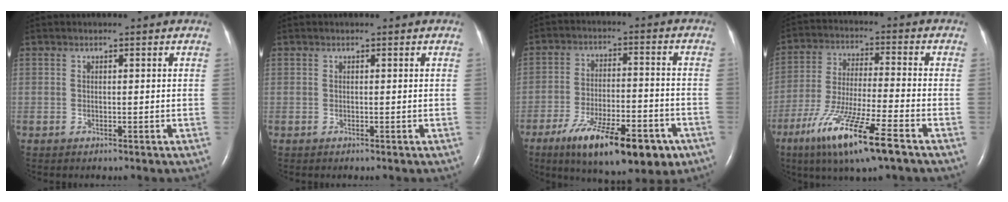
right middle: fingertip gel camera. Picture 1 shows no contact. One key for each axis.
{"total": 0.0}
{"total": 16.3, "fx": -9.8, "fy": 5.0, "fz": 12.0, "tx": -0.165, "ty": -0.011, "tz": -0.150}
{"total": 13.8, "fx": -7.9, "fy": 0.6, "fz": 11.3, "tx": -0.227, "ty": -0.034, "tz": -0.144}